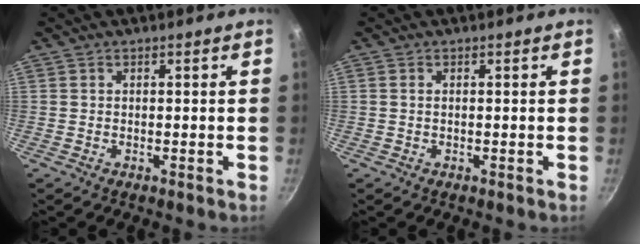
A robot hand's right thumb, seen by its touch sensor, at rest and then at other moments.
{"total": 0.0}